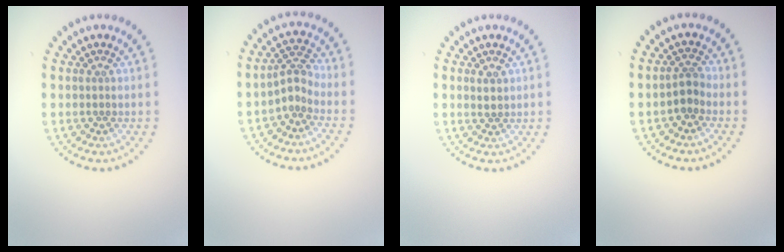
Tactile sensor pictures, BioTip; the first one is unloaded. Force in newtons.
{"total": 2.1, "press": 1.5, "slide": 1.5}
{"total": 1.1, "press": 1.0, "slide": 0.6}
{"total": 1.6, "press": 1.3, "slide": 0.9}